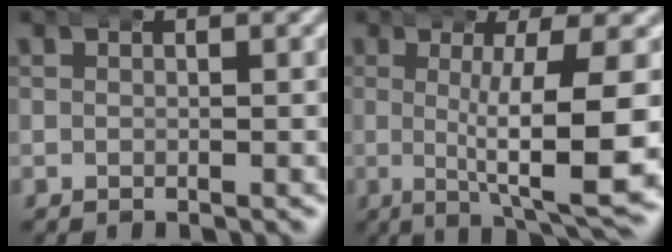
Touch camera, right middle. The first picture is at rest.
{"total": 8.6, "force": [-1.7, 1.2, 8.3], "torque": [-0.115, -0.004, -0.019]}